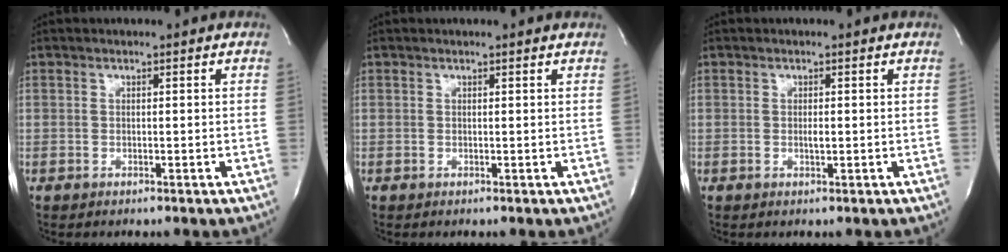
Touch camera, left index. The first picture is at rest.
{"total": 1.0, "force": [1.0, -0.1, 0.3], "torque": [-0.014, 0.001, 0.006]}
{"total": 0.8, "force": [-0.2, 0.2, 0.8], "torque": [-0.015, -0.005, -0.005]}